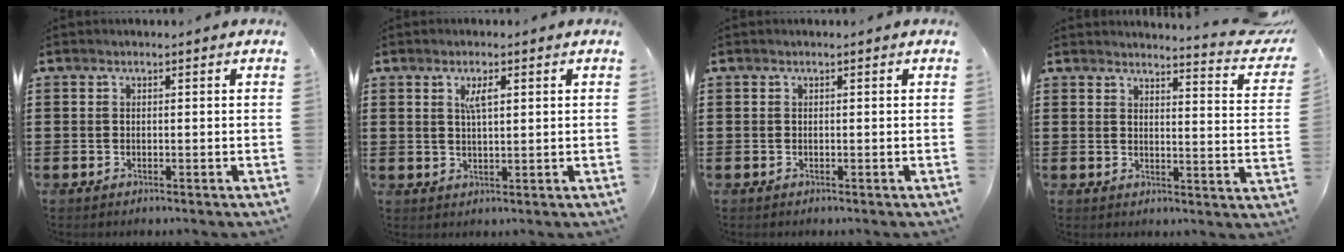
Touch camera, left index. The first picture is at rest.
{"total": 3.0, "force": [1.3, 0.8, 2.6], "torque": [-0.055, 0.005, 0.020]}
{"total": 0.0}
{"total": 3.7, "force": [3.6, -0.4, 1.0], "torque": [-0.024, -0.036, 0.054]}